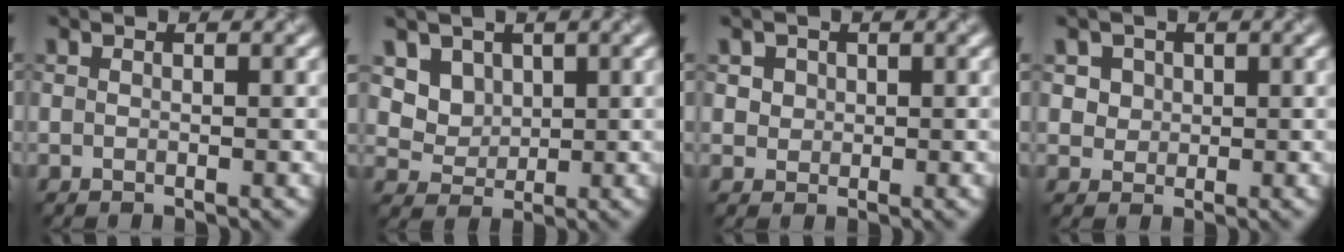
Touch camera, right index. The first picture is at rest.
{"total": 4.6, "force": [2.4, 3.5, 1.8], "torque": [-0.048, -0.013, 0.056]}
{"total": 1.9, "force": [0.9, 1.6, 0.7], "torque": [-0.018, 0.002, 0.027]}
{"total": 3.1, "force": [1.5, 2.5, 1.2], "torque": [-0.030, 0.005, 0.031]}